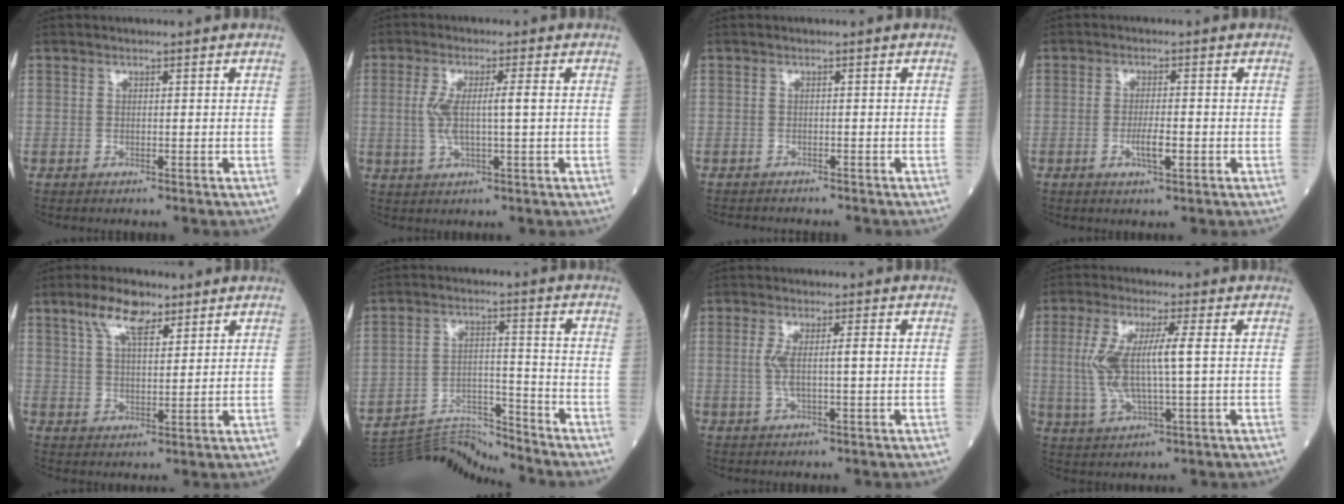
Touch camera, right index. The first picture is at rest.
{"total": 5.5, "force": [0.3, 0.5, 5.5], "torque": [-0.116, 0.004, 0.005]}
{"total": 2.5, "force": [-2.3, 0.9, 0.3], "torque": [-0.007, -0.005, -0.033]}
{"total": 3.4, "force": [-1.1, 0.5, 3.2], "torque": [-0.059, -0.001, -0.018]}
{"total": 7.0, "force": [4.5, 2.4, 4.7], "torque": [-0.096, 0.012, 0.084]}
{"total": 11.2, "force": [-11.2, -1.3, 0.2], "torque": [-0.007, 0.018, -0.195]}
{"total": 4.3, "force": [0.2, 0.4, 4.2], "torque": [-0.087, 0.006, 0.004]}
{"total": 9.5, "force": [0.8, 1.6, 9.3], "torque": [-0.207, 0.007, 0.018]}